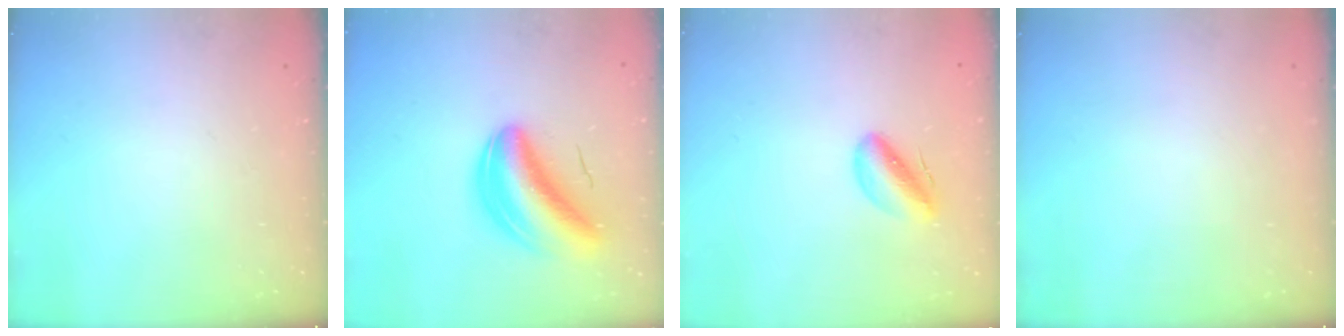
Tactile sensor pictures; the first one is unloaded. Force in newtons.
{"total": 9.7, "press": 9.3, "slide": 2.8}
{"total": 6.5, "press": 6.2, "slide": 2.2}
{"total": 0.0}